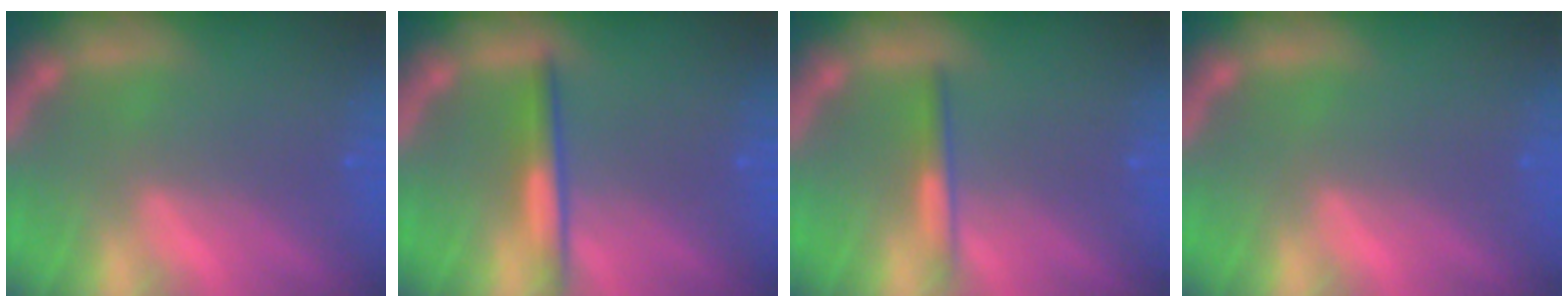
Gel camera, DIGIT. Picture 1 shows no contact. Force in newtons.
{"total": 3.0}
{"total": 2.0}
{"total": 0.0}